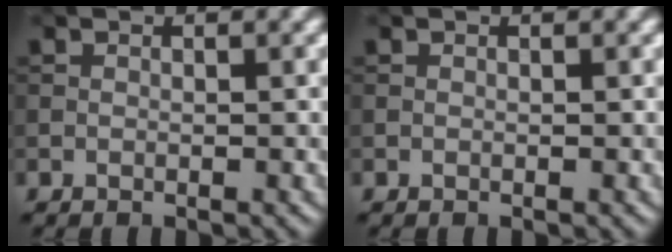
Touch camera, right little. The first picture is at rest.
{"total": 0.0}